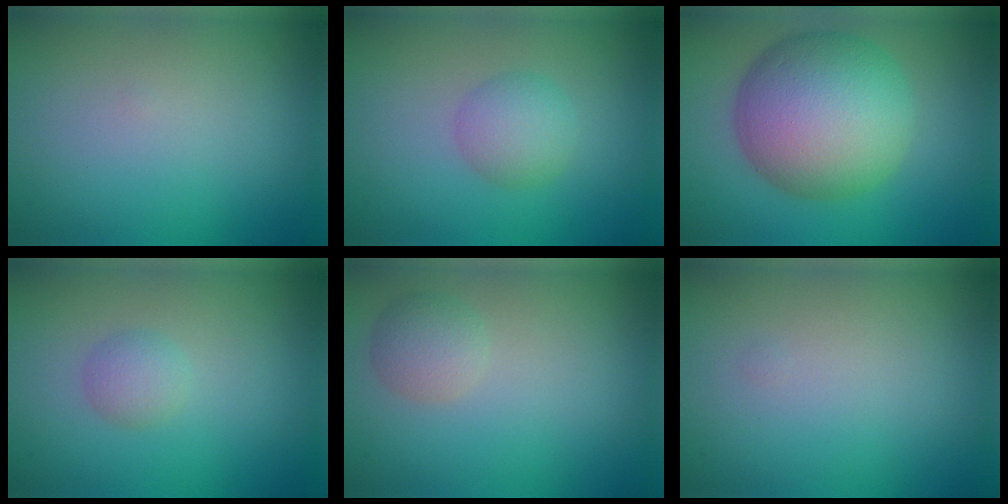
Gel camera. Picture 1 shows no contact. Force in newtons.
{"total": 2.6, "press": 2.6, "slide": 0.1}
{"total": 11.3, "press": 11.3, "slide": 0.5}
{"total": 1.5, "press": 1.5, "slide": 0.0}
{"total": 2.1, "press": 2.1, "slide": 0.1}
{"total": 0.0}